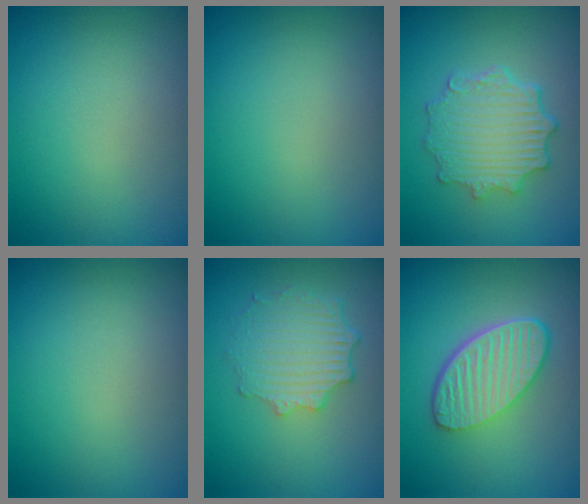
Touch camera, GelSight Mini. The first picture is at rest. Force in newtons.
{"total": 0.0}
{"total": 5.2, "press": 4.2, "slide": 3.0}
{"total": 0.0}
{"total": 4.0, "press": 3.3, "slide": 2.3}
{"total": 6.0, "press": 4.4, "slide": 4.1}